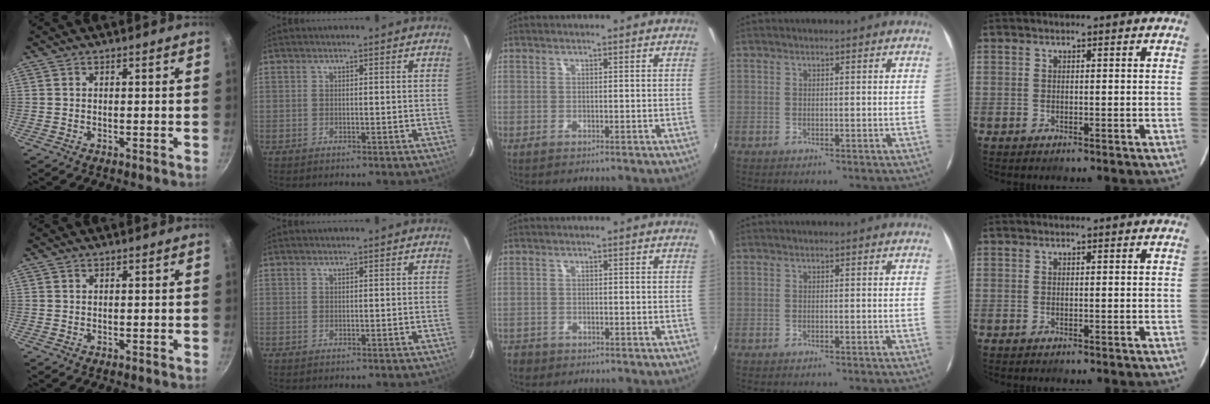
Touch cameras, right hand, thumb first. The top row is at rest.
{"index": {"total": 0.5, "force": [0.3, -0.3, -0.3], "torque": [0.004, -0.001, 0.007]}, "middle": {"total": 2.7, "force": [-1.9, 1.9, 0.6], "torque": [-0.022, -0.005, -0.034]}}